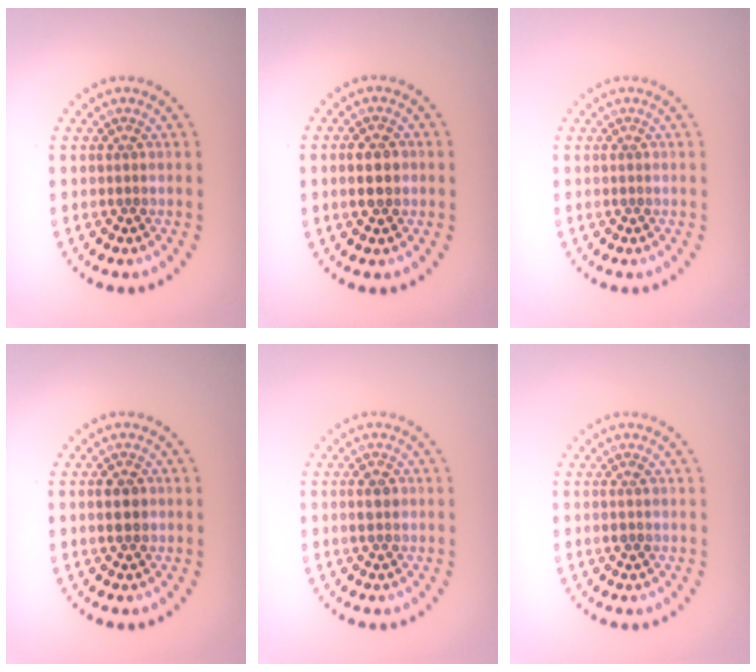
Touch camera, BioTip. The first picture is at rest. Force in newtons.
{"total": 2.2, "press": 2.2, "slide": 0.2}
{"total": 0.0}
{"total": 2.4, "press": 2.4, "slide": 0.1}
{"total": 1.1, "press": 1.1, "slide": 0.1}
{"total": 0.7, "press": 0.7, "slide": 0.2}